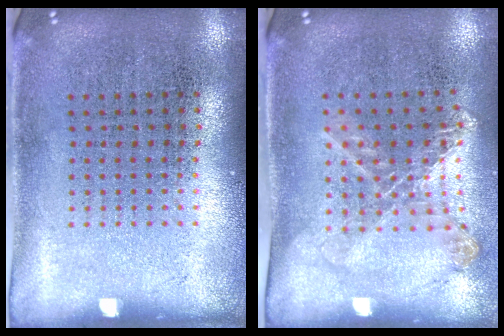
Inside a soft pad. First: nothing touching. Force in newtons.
{"total": 1.1, "press": 1.1, "slide": 0.3}